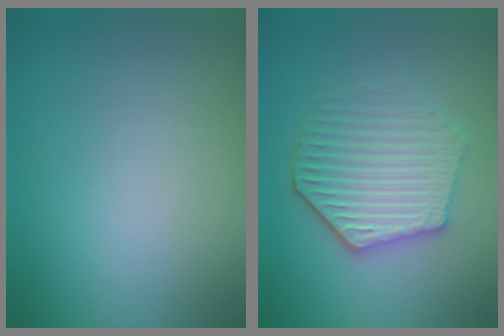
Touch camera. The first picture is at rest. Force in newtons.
{"total": 5.0, "press": 4.3, "slide": 2.6}